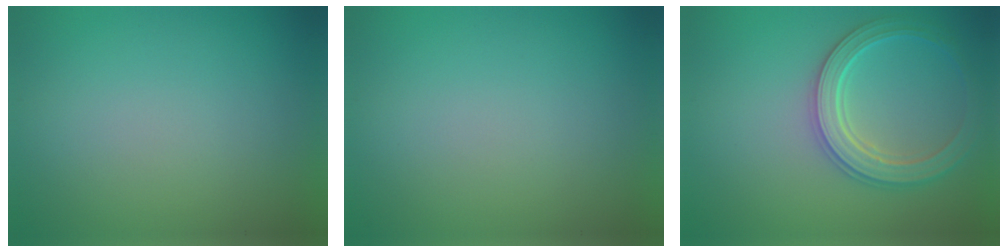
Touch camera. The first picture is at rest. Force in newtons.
{"total": 0.0}
{"total": 4.1, "press": 4.0, "slide": 1.1}